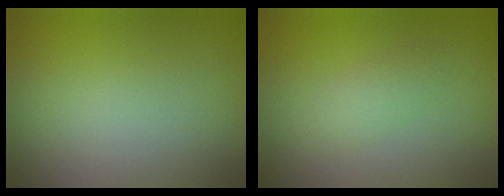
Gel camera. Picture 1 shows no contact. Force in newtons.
{"total": 1.4, "press": 1.3, "slide": 0.1}